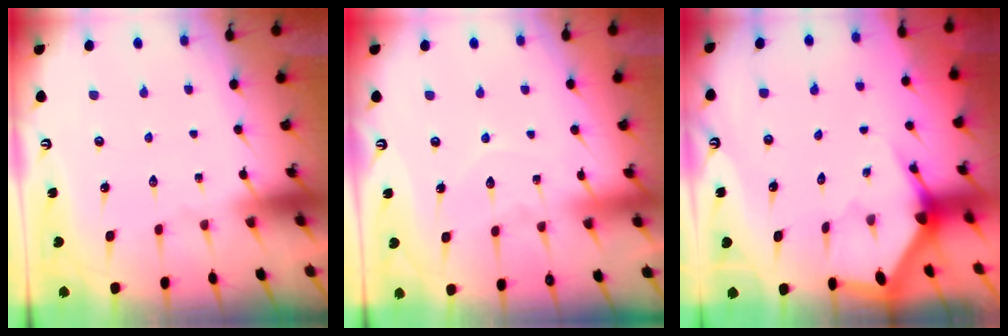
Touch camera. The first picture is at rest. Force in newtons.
{"total": 5.8, "press": 5.7, "slide": 0.6}
{"total": 3.0, "press": 3.0, "slide": 0.1}